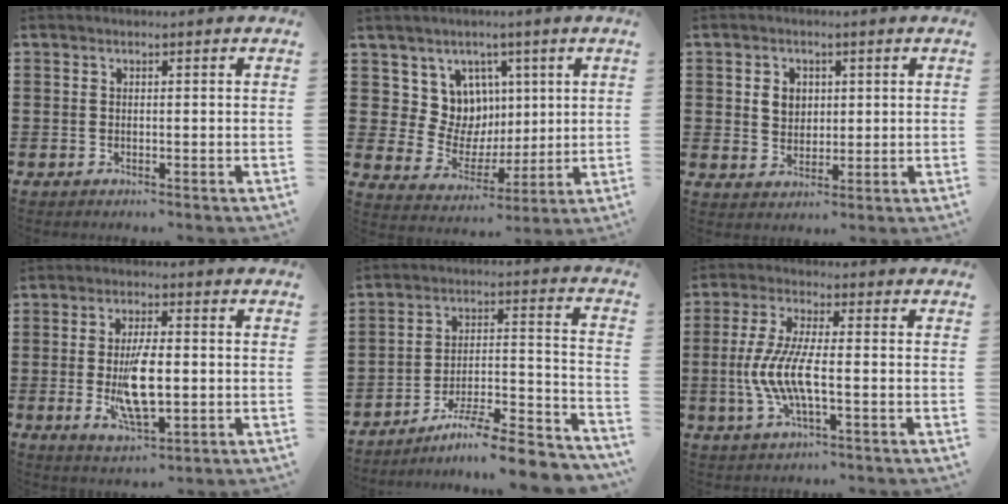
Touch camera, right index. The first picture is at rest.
{"total": 8.7, "force": [3.0, 8.0, 1.6], "torque": [-0.063, -0.024, 0.062]}
{"total": 3.5, "force": [0.9, 2.9, 1.6], "torque": [-0.035, 0.008, 0.012]}
{"total": 9.0, "force": [-0.9, 3.3, 8.3], "torque": [-0.162, -0.011, -0.020]}
{"total": 8.8, "force": [-7.5, 0.2, 4.5], "torque": [-0.061, 0.006, -0.144]}
{"total": 8.0, "force": [-2.0, 2.1, 7.5], "torque": [-0.170, -0.014, -0.045]}